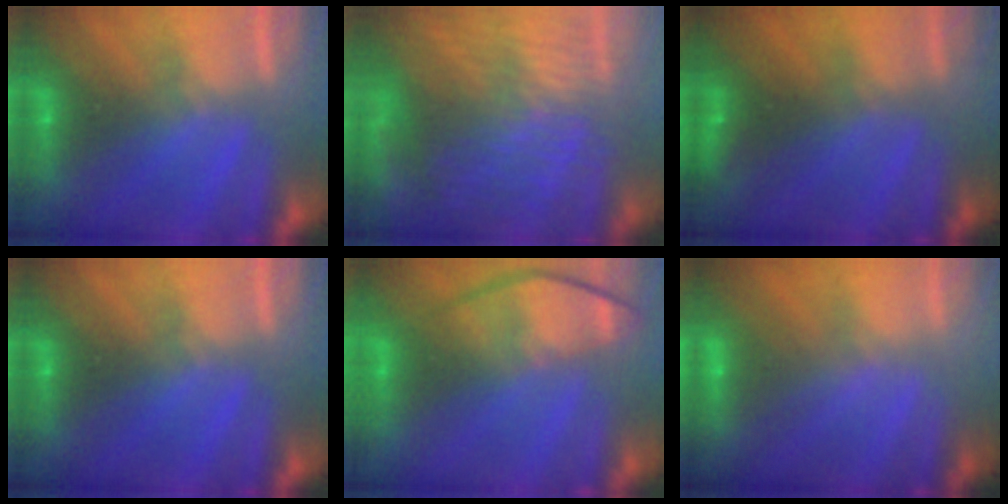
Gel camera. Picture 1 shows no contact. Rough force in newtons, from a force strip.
{"total": 6.8}
{"total": 1.4}
{"total": 0.0}
{"total": 4.4}
{"total": 2.3}